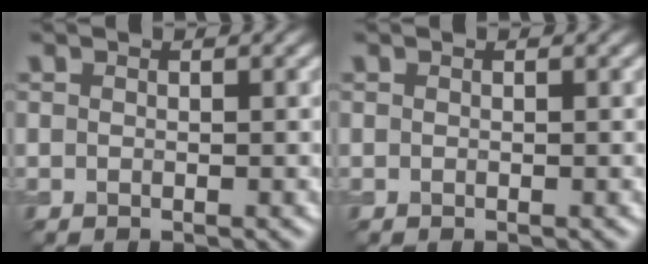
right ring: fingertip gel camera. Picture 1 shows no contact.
{"total": 0.0}